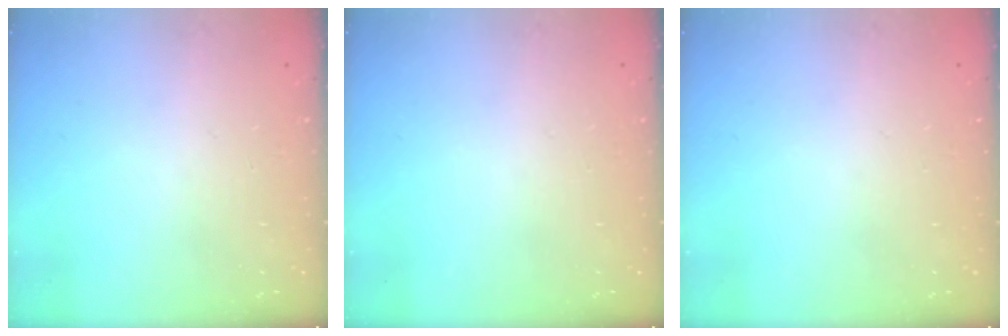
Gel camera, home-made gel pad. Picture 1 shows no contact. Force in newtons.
{"total": 0.0}
{"total": 0.0}